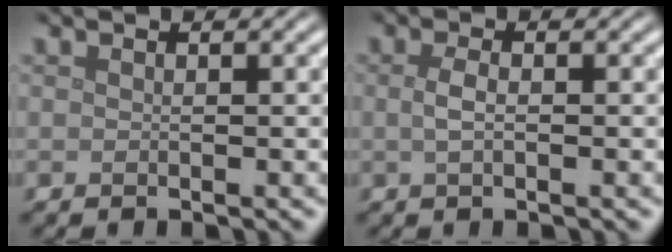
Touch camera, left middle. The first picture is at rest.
{"total": 1.5, "force": [0.0, 0.7, 1.4], "torque": [-0.031, 0.000, -0.001]}